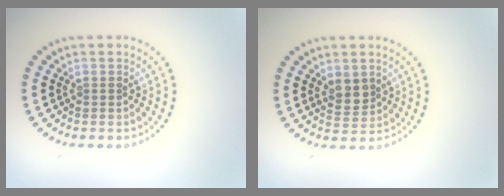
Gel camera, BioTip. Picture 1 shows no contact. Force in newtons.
{"total": 2.2, "press": 2.0, "slide": 1.0}